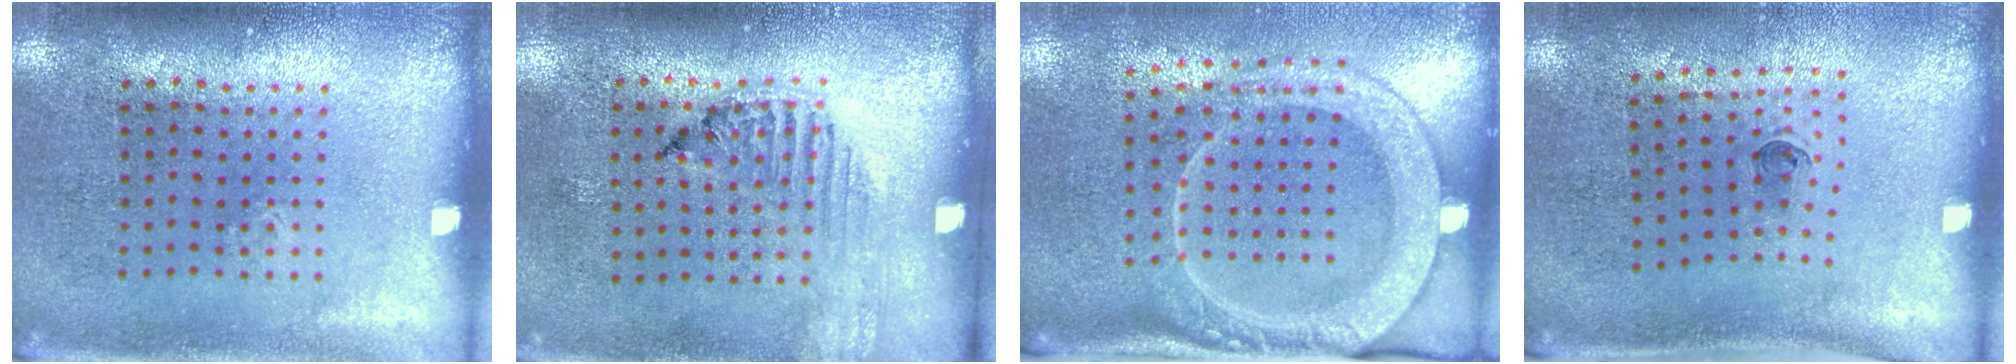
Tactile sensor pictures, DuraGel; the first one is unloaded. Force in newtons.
{"total": 1.2, "press": 1.2, "slide": 0.2}
{"total": 2.5, "press": 1.9, "slide": 1.6}
{"total": 0.5, "press": 0.3, "slide": 0.4}